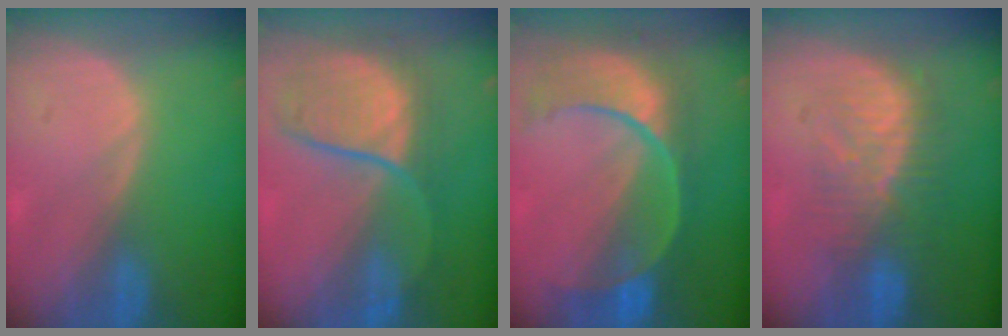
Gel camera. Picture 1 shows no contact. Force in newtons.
{"total": 8.8, "press": 8.4, "slide": 2.6}
{"total": 11.2, "press": 9.3, "slide": 6.1}
{"total": 8.2, "press": 8.0, "slide": 1.6}